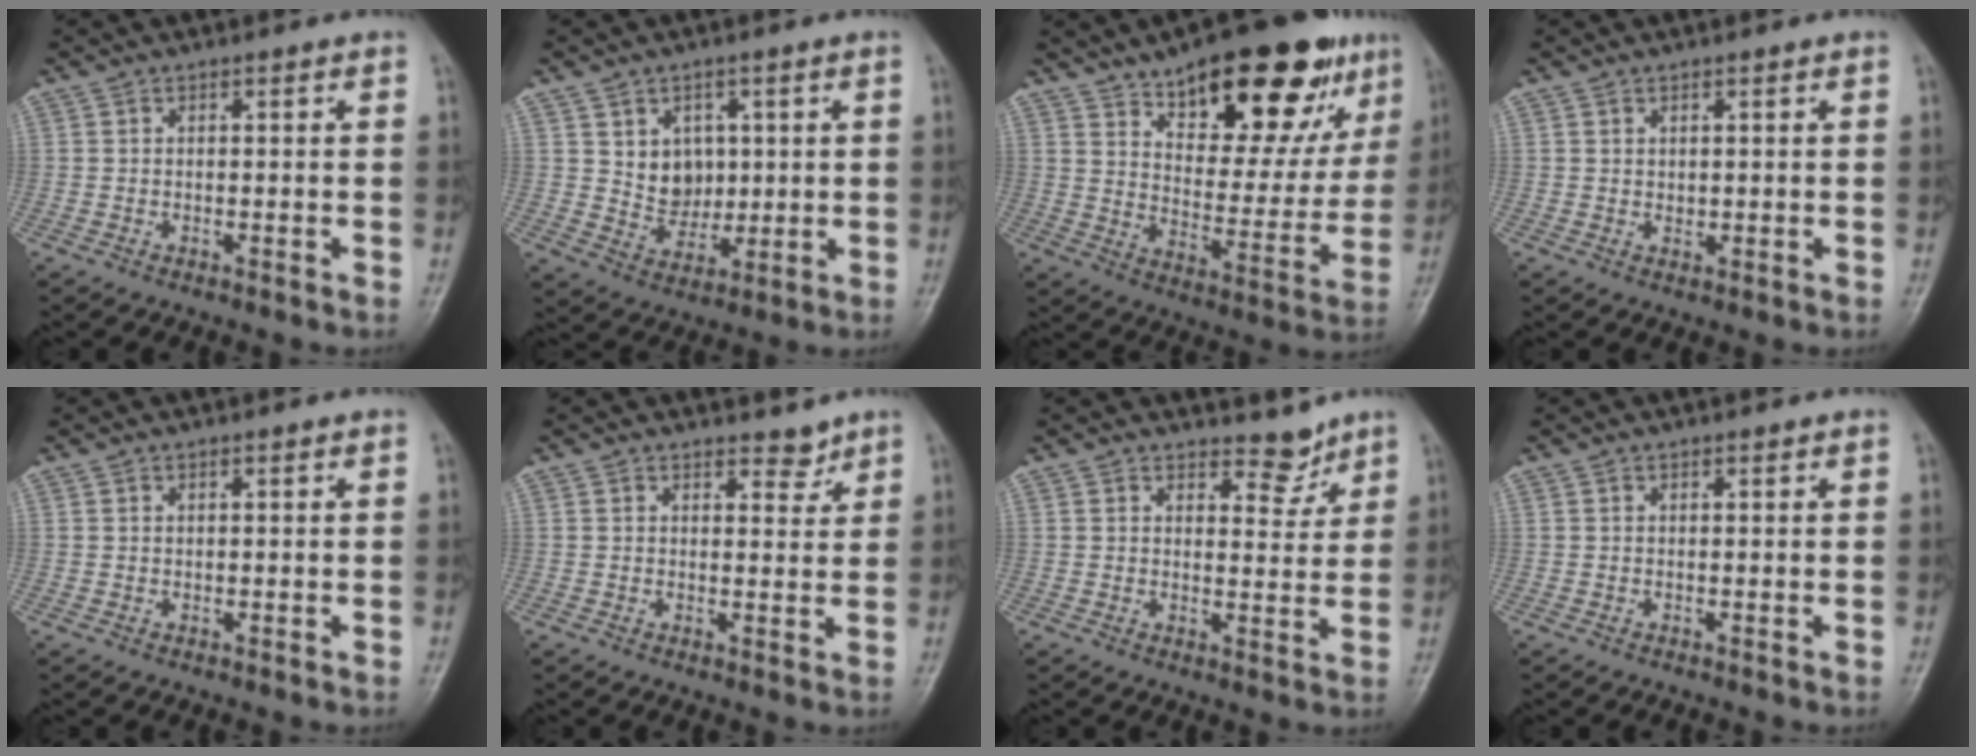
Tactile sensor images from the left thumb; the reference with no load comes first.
{"total": 7.6, "force": [1.8, 6.2, 3.9], "torque": [-0.026, -0.013, 0.041]}
{"total": 24.6, "force": [14.5, 10.2, 17.1], "torque": [-0.194, -0.044, 0.217]}
{"total": 1.6, "force": [0.5, 1.1, 0.9], "torque": [-0.011, -0.004, 0.011]}
{"total": 0.7, "force": [0.3, 0.5, 0.4], "torque": [-0.001, -0.001, 0.004]}
{"total": 2.9, "force": [2.3, 1.4, 0.9], "torque": [0.005, -0.017, 0.033]}
{"total": 4.3, "force": [3.6, 2.1, 1.0], "torque": [0.012, -0.029, 0.053]}
{"total": 0.6, "force": [0.3, 0.3, 0.4], "torque": [-0.005, 0.000, 0.003]}